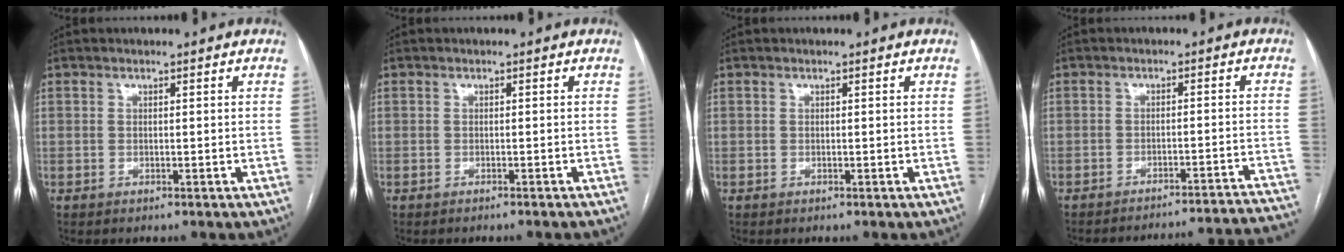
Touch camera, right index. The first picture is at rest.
{"total": 2.2, "force": [-2.0, 0.1, 0.8], "torque": [-0.010, -0.001, -0.025]}
{"total": 0.0}
{"total": 21.7, "force": [-21.3, -0.7, 4.3], "torque": [-0.030, -0.004, -0.246]}